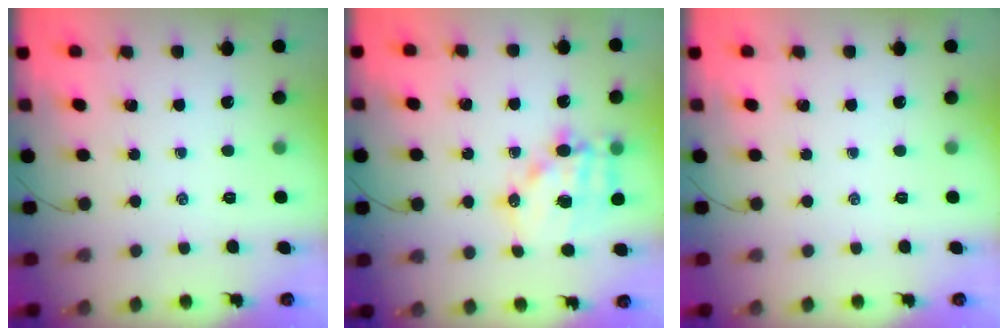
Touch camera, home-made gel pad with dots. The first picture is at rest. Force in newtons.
{"total": 13.8, "press": 13.4, "slide": 3.0}
{"total": 0.0}